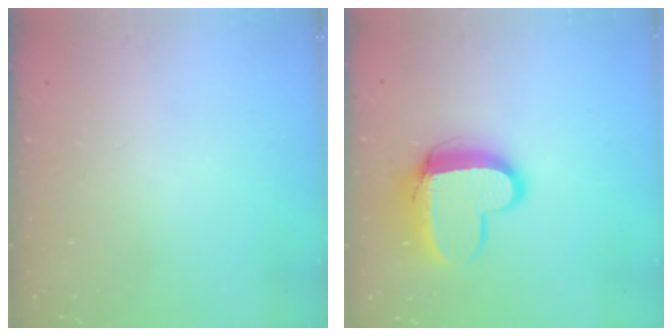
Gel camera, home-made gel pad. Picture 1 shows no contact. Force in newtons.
{"total": 12.5, "press": 12.5, "slide": 1.0}